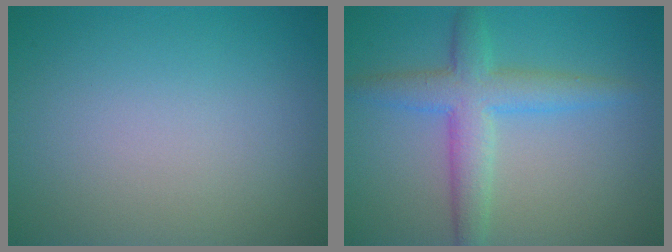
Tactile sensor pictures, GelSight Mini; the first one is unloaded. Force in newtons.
{"total": 4.5, "press": 4.5, "slide": 0.1}